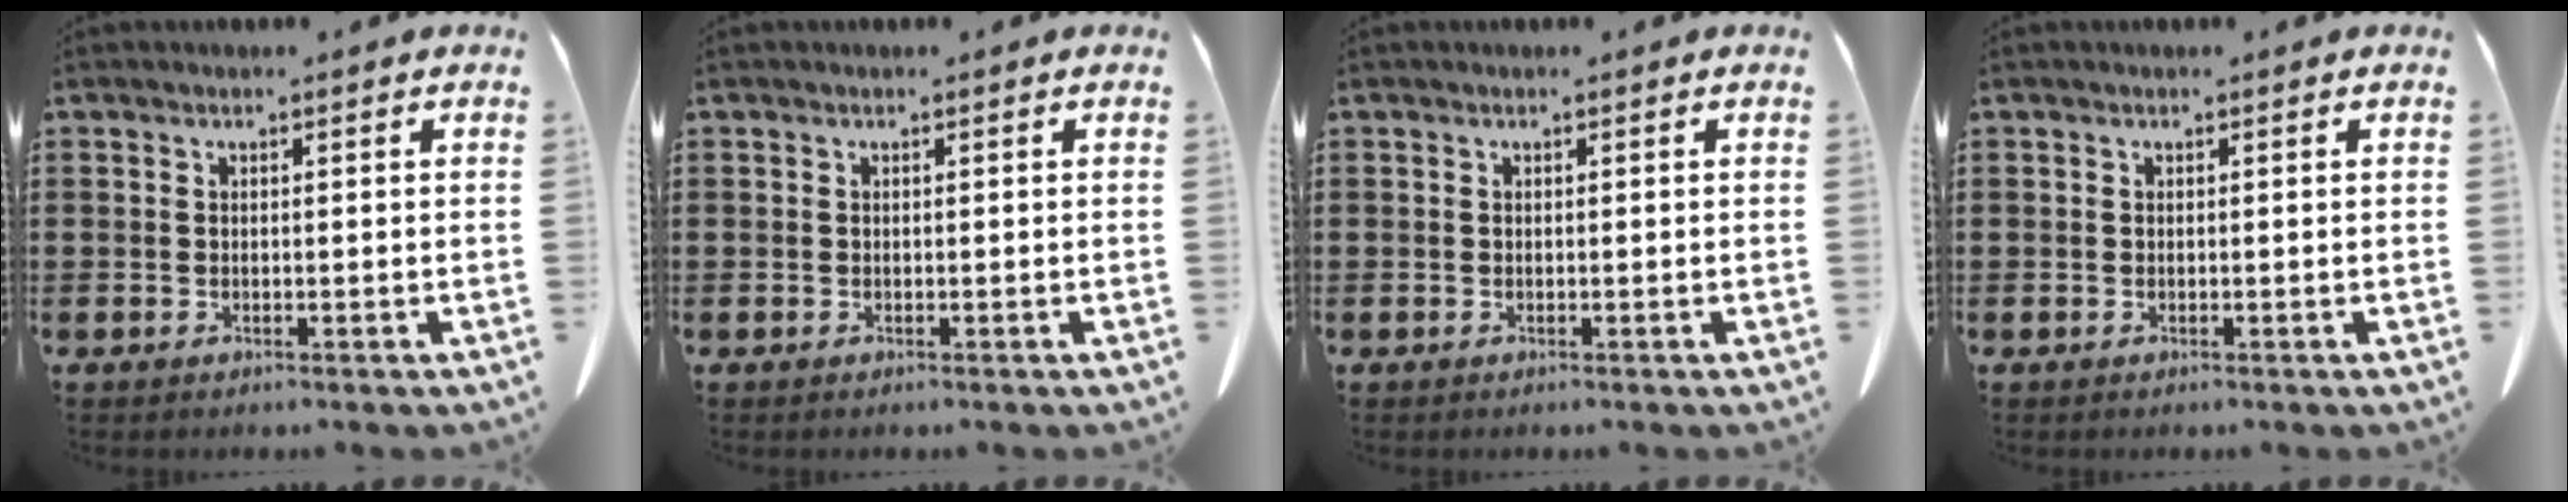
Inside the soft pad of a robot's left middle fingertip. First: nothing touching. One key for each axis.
{"total": 0.0}
{"total": 0.0}
{"total": 0.0}